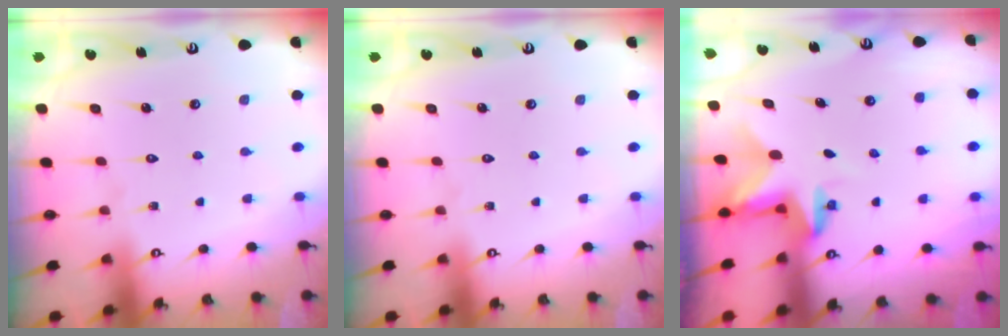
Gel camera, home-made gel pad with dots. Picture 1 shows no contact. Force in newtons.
{"total": 0.0}
{"total": 2.8, "press": 2.8, "slide": 0.2}